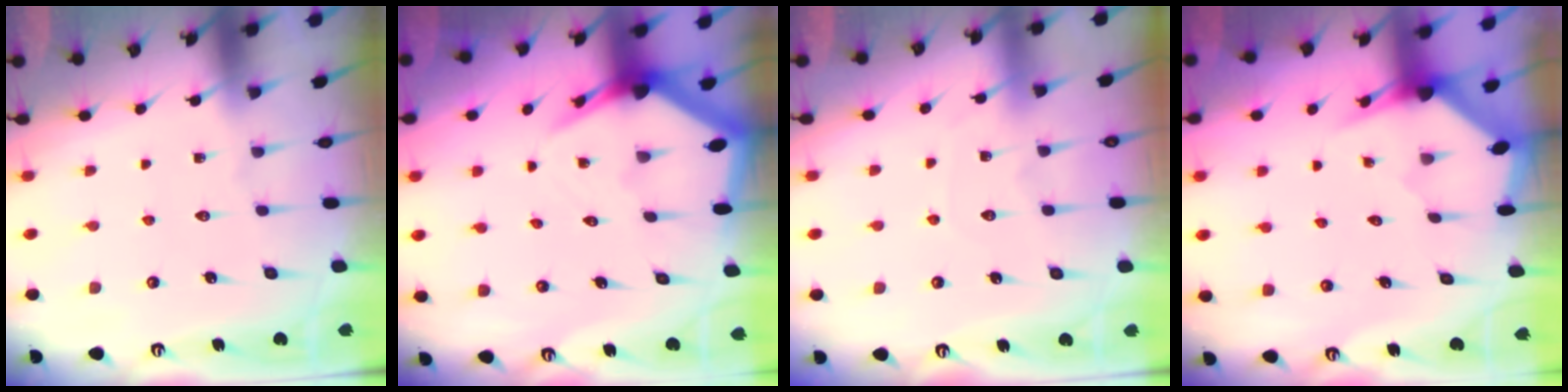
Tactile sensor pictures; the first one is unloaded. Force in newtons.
{"total": 4.5, "press": 4.5, "slide": 0.5}
{"total": 5.6, "press": 5.5, "slide": 0.6}
{"total": 2.9, "press": 2.9, "slide": 0.2}